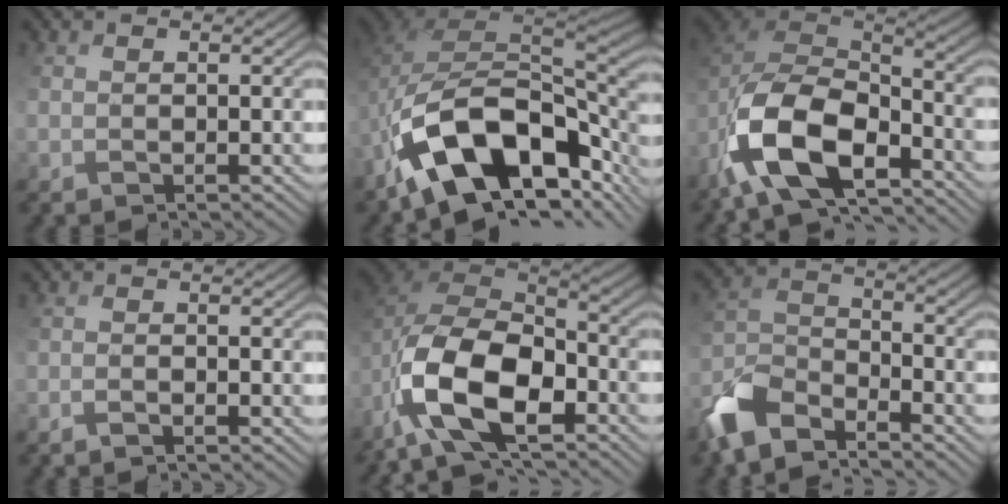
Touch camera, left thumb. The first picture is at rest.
{"total": 14.9, "force": [-6.0, 7.9, 11.0], "torque": [-0.211, -0.007, -0.097]}
{"total": 14.6, "force": [-7.8, 6.5, 10.5], "torque": [-0.242, -0.003, -0.165]}
{"total": 1.0, "force": [-0.9, -0.1, 0.6], "torque": [-0.007, 0.000, -0.013]}
{"total": 15.5, "force": [-7.1, 7.4, 11.5], "torque": [-0.269, -0.015, -0.149]}
{"total": 9.2, "force": [-7.2, 3.2, 4.8], "torque": [-0.111, -0.004, -0.156]}